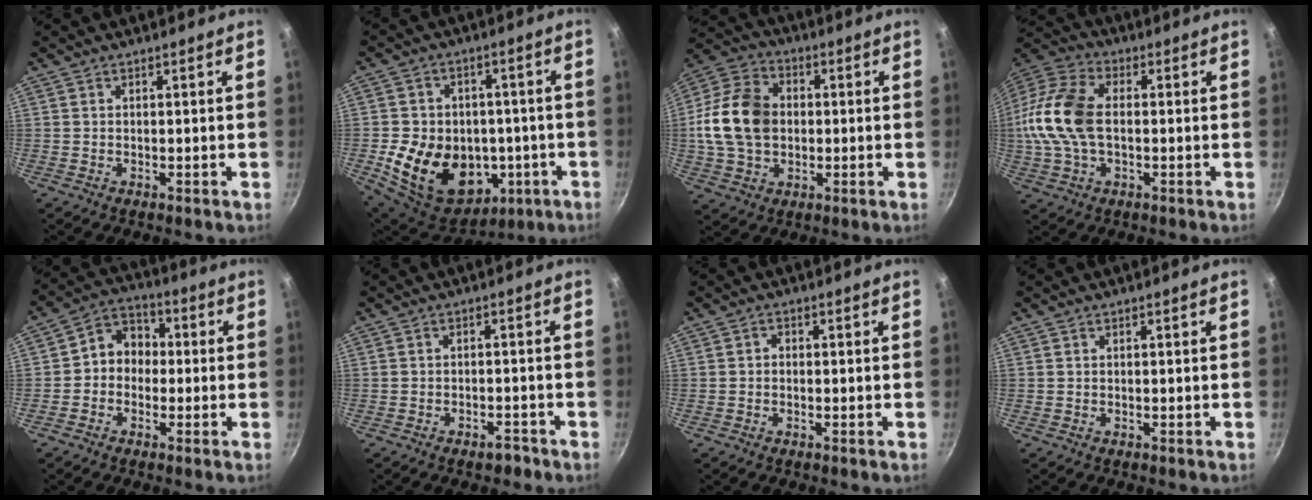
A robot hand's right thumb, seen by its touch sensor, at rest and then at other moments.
{"total": 20.4, "force": [-4.0, 15.7, 12.4], "torque": [-0.197, 0.022, -0.040]}
{"total": 15.5, "force": [0.3, 11.5, 10.4], "torque": [-0.177, 0.021, -0.004]}
{"total": 15.4, "force": [-0.2, 9.3, 12.2], "torque": [-0.240, 0.031, -0.019]}
{"total": 7.5, "force": [-0.5, 6.4, 3.8], "torque": [-0.023, 0.027, -0.032]}
{"total": 2.6, "force": [-1.9, 1.3, 1.2], "torque": [-0.008, 0.024, -0.018]}
{"total": 1.1, "force": [-0.4, 0.9, 0.5], "torque": [-0.008, 0.005, -0.009]}
{"total": 0.0}